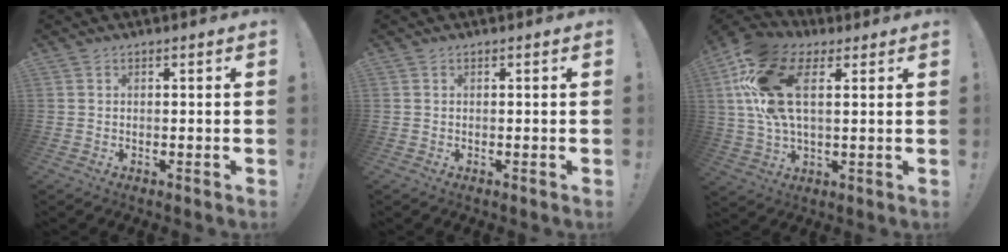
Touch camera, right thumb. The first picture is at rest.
{"total": 0.0}
{"total": 18.3, "force": [5.9, 9.8, 14.3], "torque": [-0.292, -0.004, 0.106]}